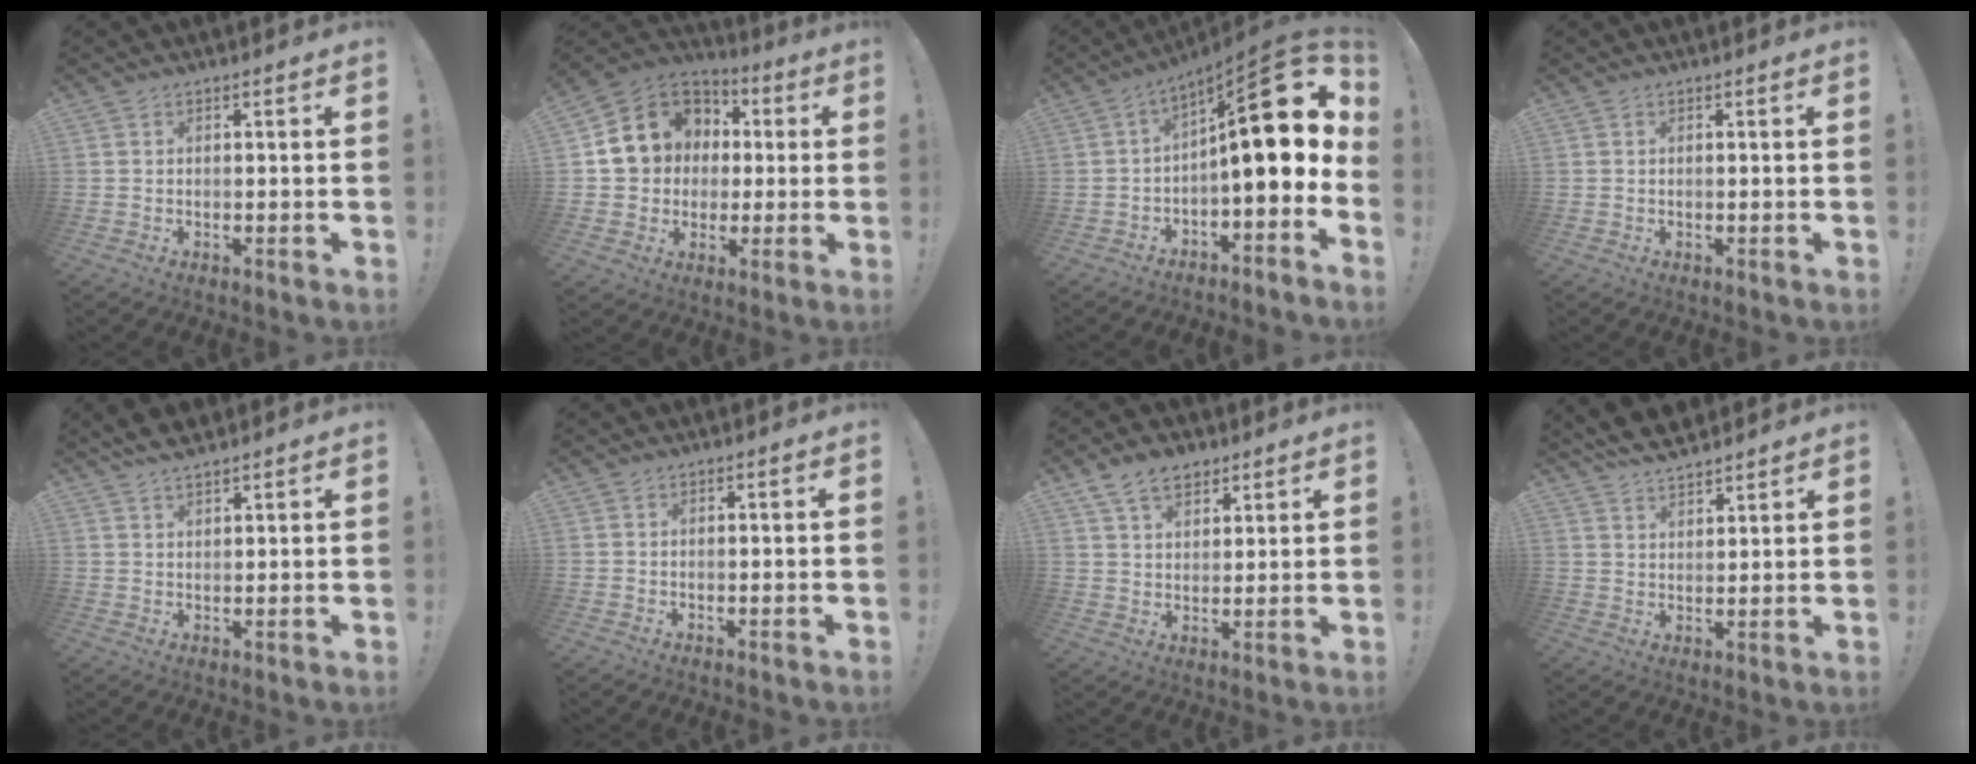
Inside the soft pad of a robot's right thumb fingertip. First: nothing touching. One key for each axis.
{"total": 14.3, "fx": 2.9, "fy": 12.9, "fz": 5.5, "tx": -0.080, "ty": 0.001, "tz": 0.079}
{"total": 19.3, "fx": 4.2, "fy": 5.7, "fz": 17.9, "tx": -0.246, "ty": -0.033, "tz": 0.069}
{"total": 0.0}
{"total": 4.2, "fx": 3.8, "fy": 1.2, "fz": 1.4, "tx": -0.017, "ty": -0.022, "tz": 0.070}
{"total": 0.0}
{"total": 9.0, "fx": 5.9, "fy": 5.4, "fz": 4.1, "tx": -0.072, "ty": -0.020, "tz": 0.113}
{"total": 6.6, "fx": 6.1, "fy": 2.1, "fz": 1.6, "tx": -0.034, "ty": -0.034, "tz": 0.115}